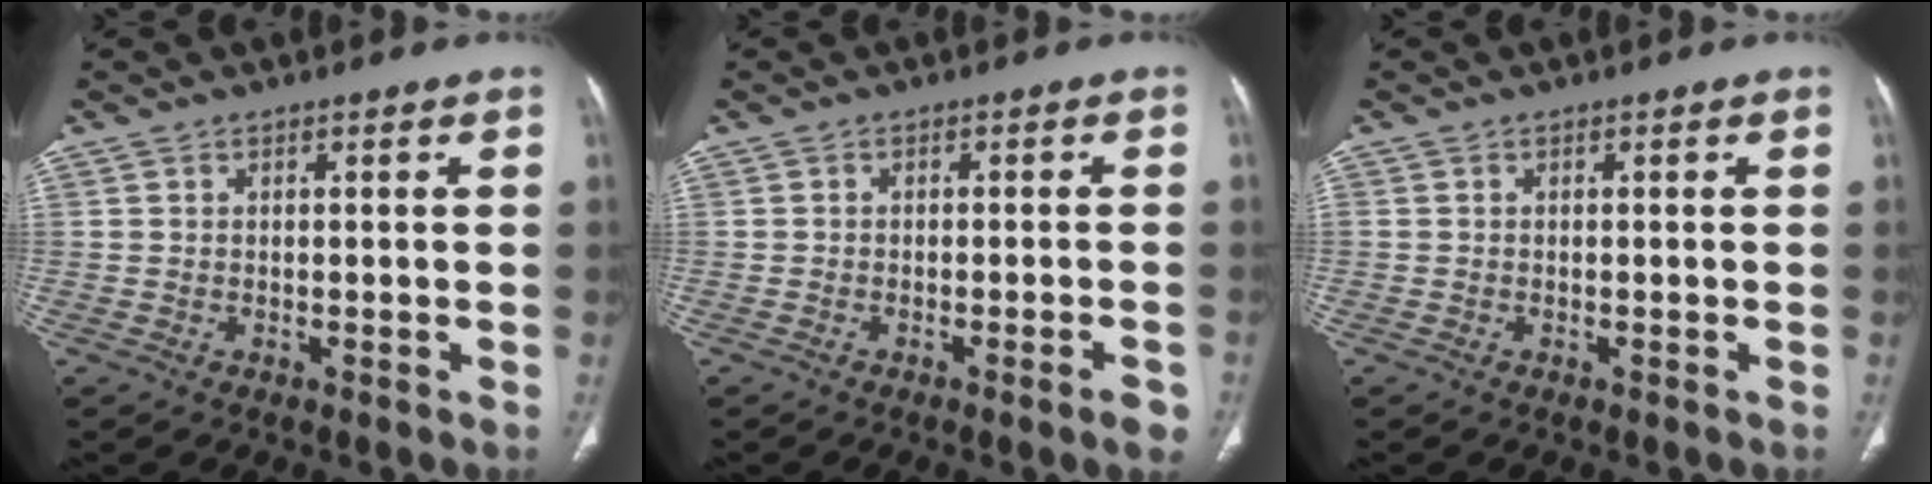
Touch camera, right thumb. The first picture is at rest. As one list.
[{"total": 3.2, "force": [-1.8, 0.3, 2.6], "torque": [-0.031, 0.002, -0.026]}, {"total": 0.0}]